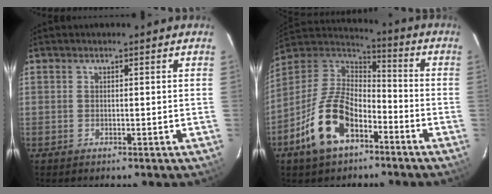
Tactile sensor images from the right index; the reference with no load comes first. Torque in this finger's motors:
{"motor_torque": [1.19, -0.95, 0.93, 0.21]}